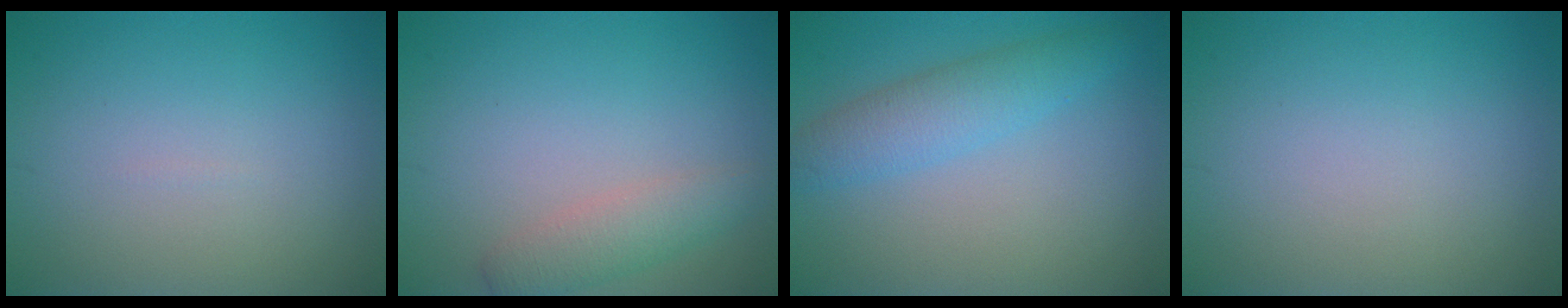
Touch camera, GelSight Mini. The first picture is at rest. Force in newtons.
{"total": 2.6, "press": 2.6, "slide": 0.1}
{"total": 3.5, "press": 3.5, "slide": 0.2}
{"total": 0.0}